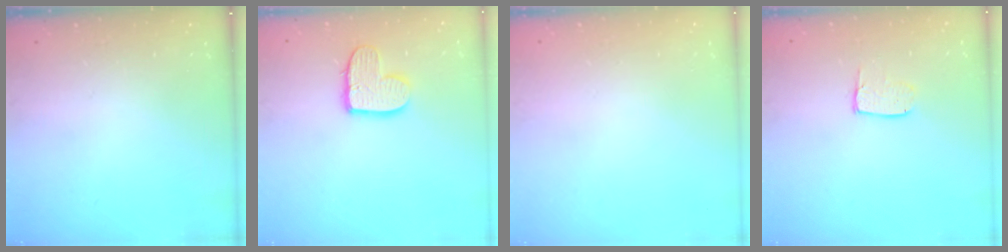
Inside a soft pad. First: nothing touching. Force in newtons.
{"total": 10.9, "press": 10.8, "slide": 0.7}
{"total": 0.0}
{"total": 6.7, "press": 6.7, "slide": 0.5}